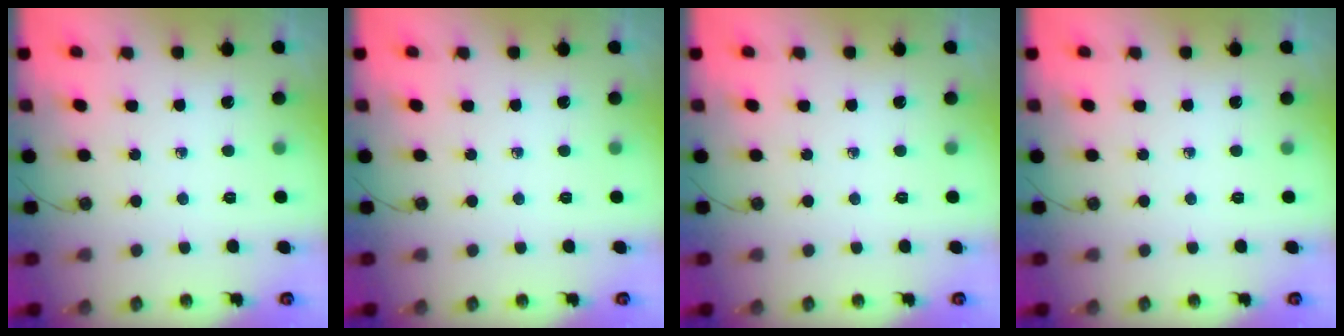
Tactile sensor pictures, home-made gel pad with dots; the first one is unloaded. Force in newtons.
{"total": 0.0}
{"total": 0.0}
{"total": 0.0}